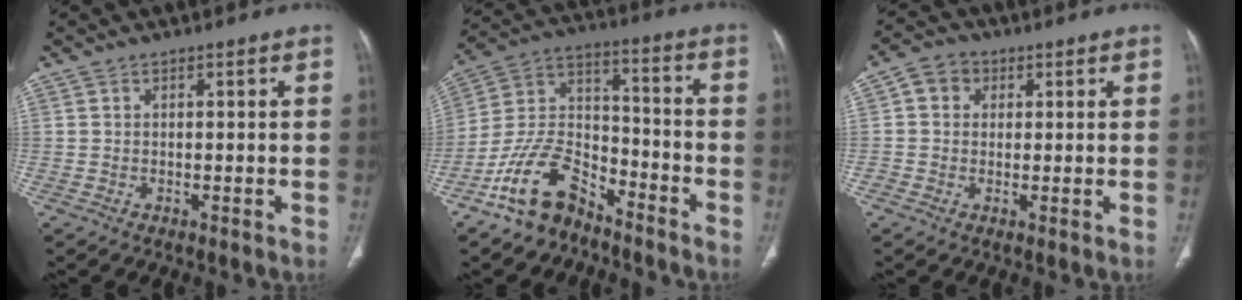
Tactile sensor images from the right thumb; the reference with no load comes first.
{"total": 13.4, "force": [-9.7, 6.9, 6.2], "torque": [-0.107, 0.083, -0.189]}
{"total": 4.7, "force": [1.1, 4.3, 1.8], "torque": [-0.007, 0.007, 0.011]}